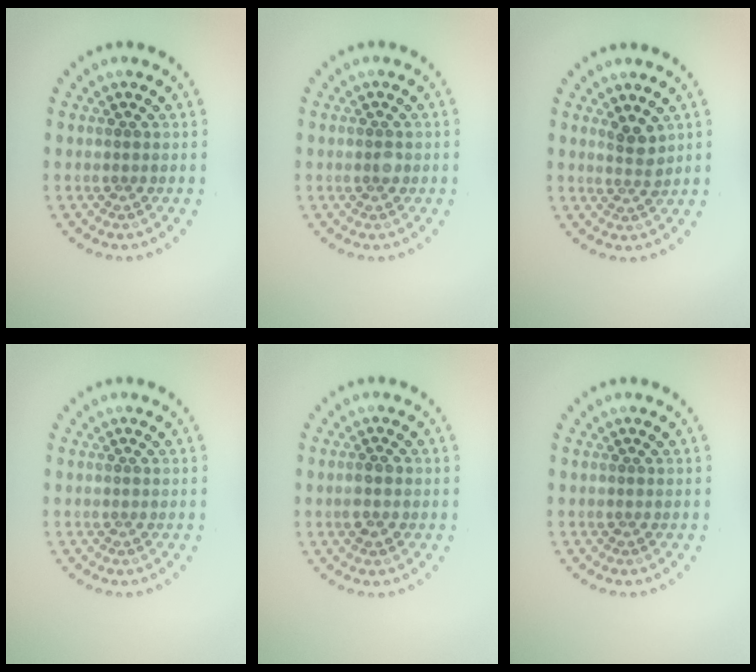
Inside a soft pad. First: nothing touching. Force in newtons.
{"total": 1.0, "press": 1.0, "slide": 0.0}
{"total": 1.9, "press": 1.5, "slide": 1.1}
{"total": 0.0}
{"total": 1.6, "press": 1.6, "slide": 0.4}
{"total": 0.0}